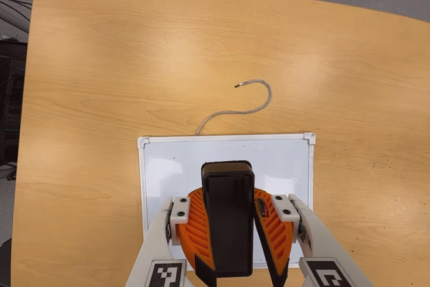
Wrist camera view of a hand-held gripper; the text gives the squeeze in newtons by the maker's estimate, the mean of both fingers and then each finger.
{"total": 12.4, "left": 11.7, "right": 13.1}